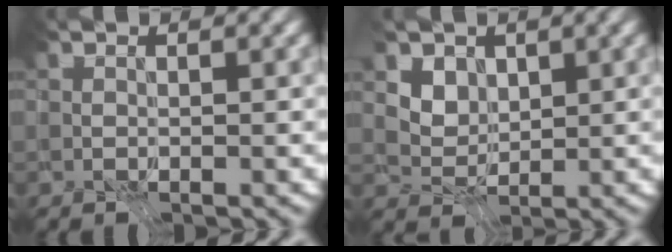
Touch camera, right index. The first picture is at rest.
{"total": 1.8, "force": [1.2, 1.3, 0.4], "torque": [-0.018, -0.018, 0.037]}